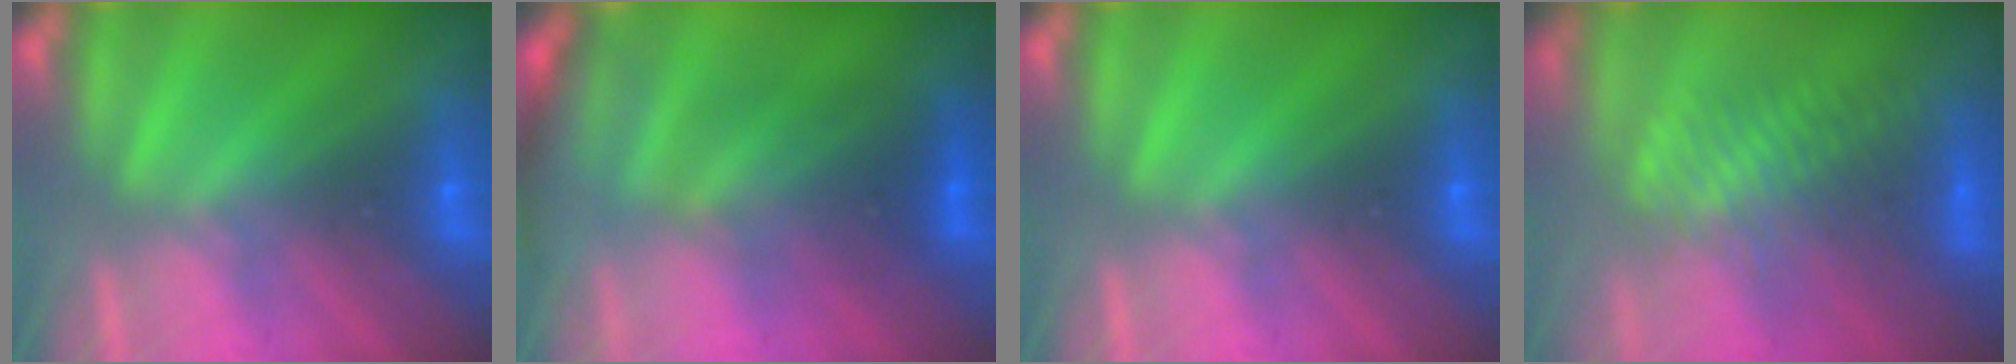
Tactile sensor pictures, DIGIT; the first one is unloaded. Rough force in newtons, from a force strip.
{"total": 2.6}
{"total": 0.0}
{"total": 3.0}